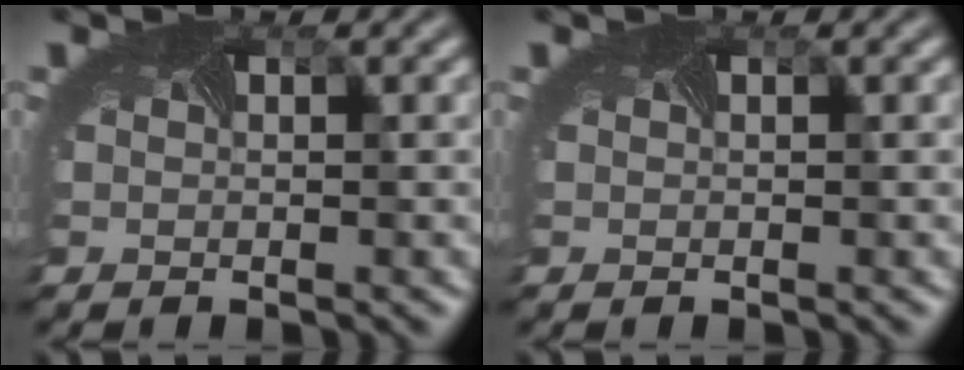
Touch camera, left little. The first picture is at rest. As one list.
[{"total": 0.0}]